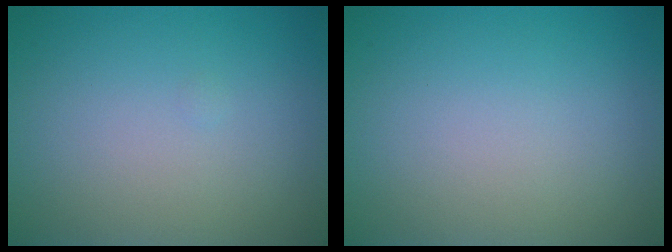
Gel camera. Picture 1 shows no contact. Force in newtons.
{"total": 0.0}